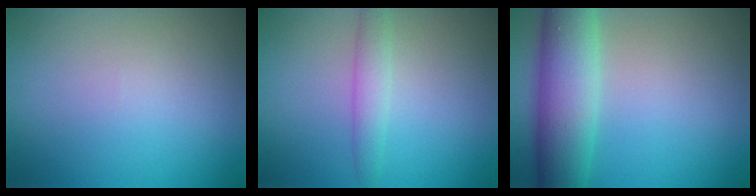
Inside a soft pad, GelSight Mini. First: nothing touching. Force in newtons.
{"total": 2.1, "press": 2.1, "slide": 0.1}
{"total": 7.7, "press": 7.7, "slide": 0.3}